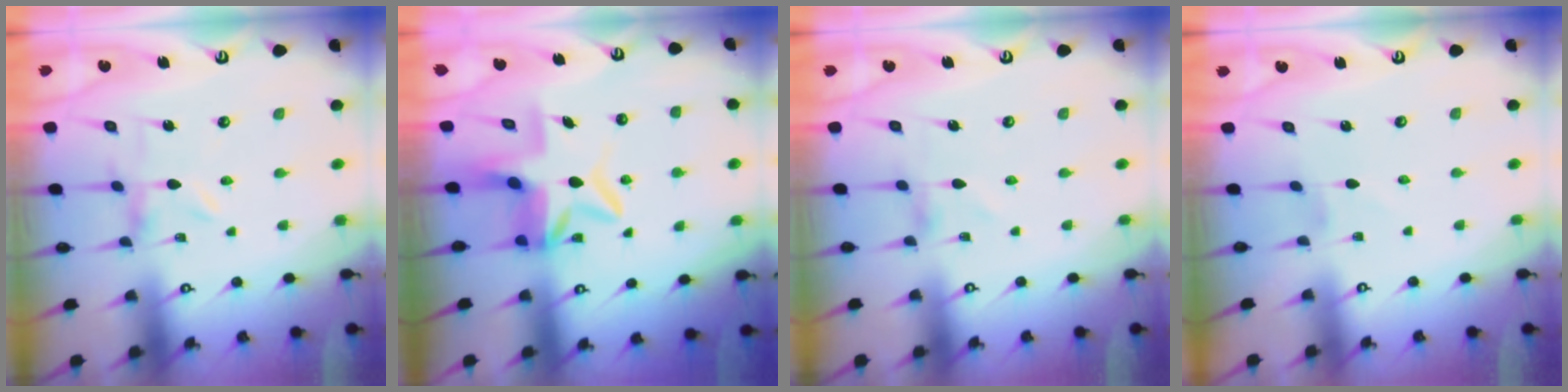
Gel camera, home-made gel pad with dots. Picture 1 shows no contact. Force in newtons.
{"total": 10.0, "press": 10.0, "slide": 0.9}
{"total": 1.1, "press": 1.0, "slide": 0.3}
{"total": 1.3, "press": 1.3, "slide": 0.1}